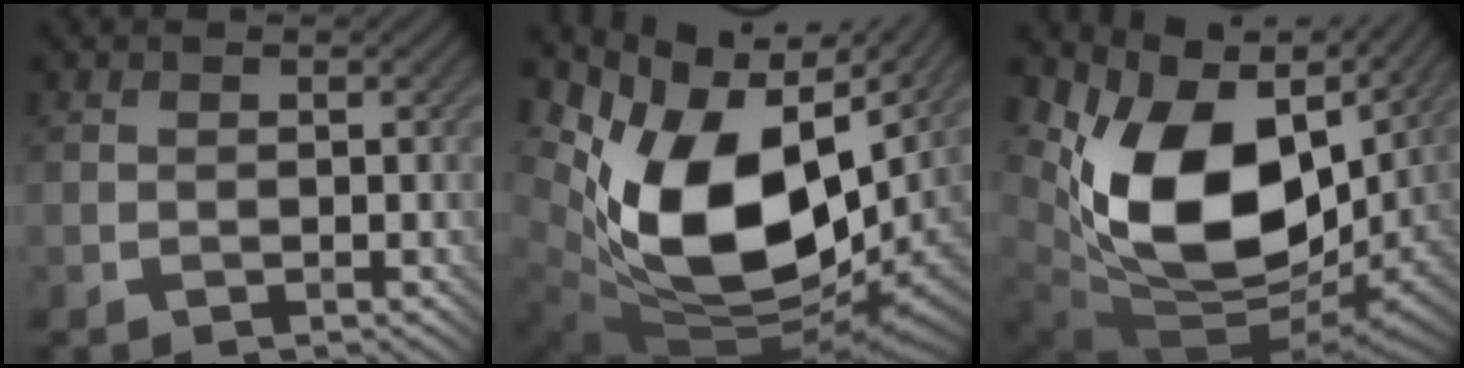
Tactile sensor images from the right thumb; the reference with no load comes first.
{"total": 17.2, "force": [2.5, 11.4, 12.6], "torque": [-0.253, -0.038, 0.062]}
{"total": 16.2, "force": [3.9, 10.3, 11.8], "torque": [-0.235, -0.020, 0.083]}